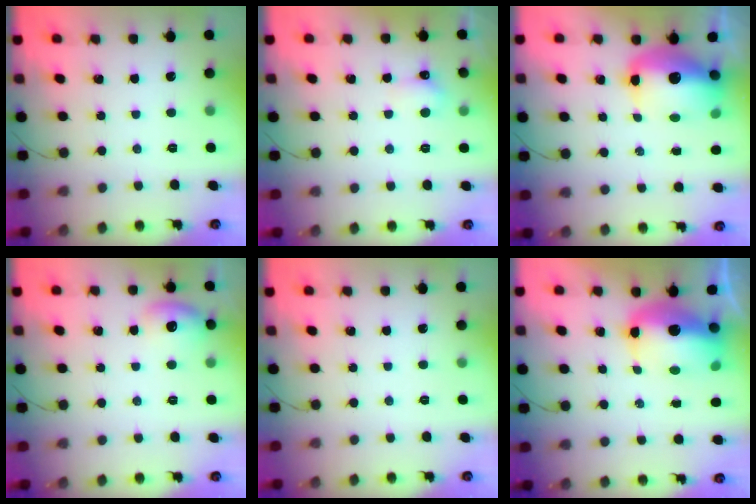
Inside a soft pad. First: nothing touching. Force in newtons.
{"total": 4.6, "press": 4.4, "slide": 1.3}
{"total": 14.3, "press": 13.9, "slide": 3.4}
{"total": 8.5, "press": 8.4, "slide": 1.3}
{"total": 0.0}
{"total": 14.4, "press": 14.2, "slide": 2.6}